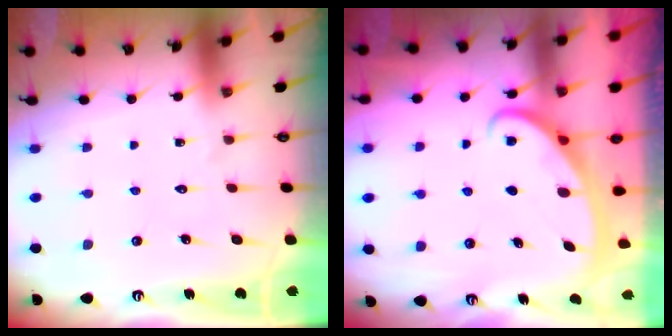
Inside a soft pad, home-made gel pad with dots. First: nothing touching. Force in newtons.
{"total": 2.8, "press": 2.8, "slide": 0.4}